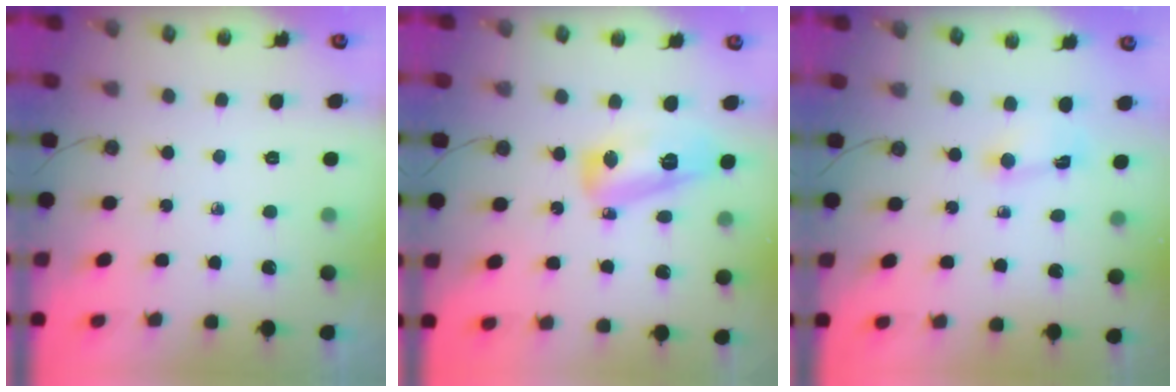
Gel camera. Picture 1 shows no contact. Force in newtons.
{"total": 12.6, "press": 12.3, "slide": 3.0}
{"total": 1.6, "press": 1.6, "slide": 0.3}